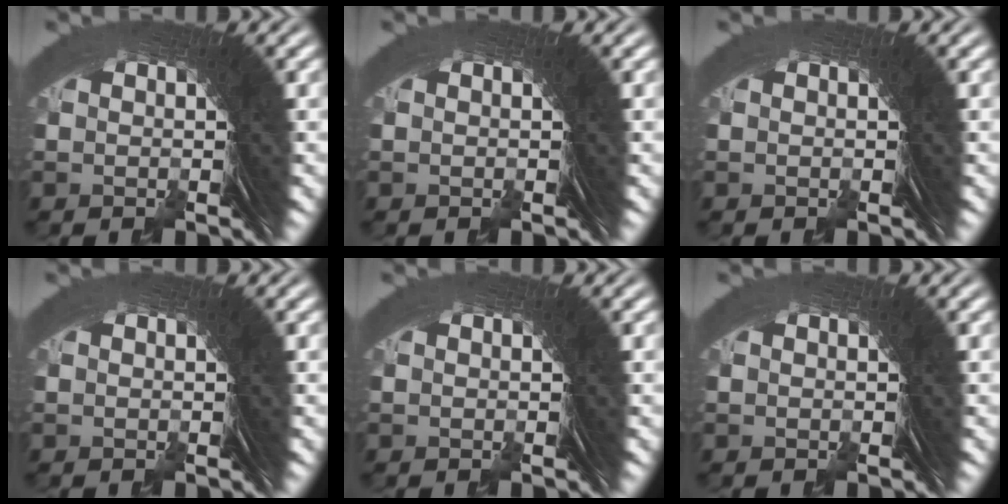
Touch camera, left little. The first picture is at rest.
{"total": 0.0}
{"total": 0.0}
{"total": 0.0}
{"total": 0.0}
{"total": 0.0}